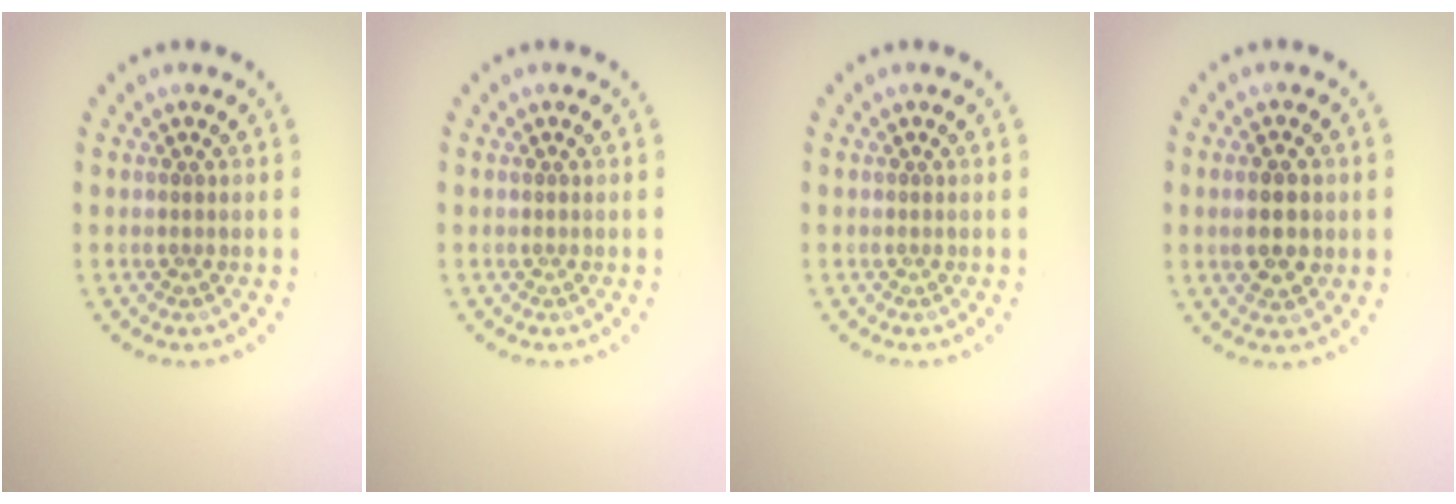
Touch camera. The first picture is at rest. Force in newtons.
{"total": 0.0}
{"total": 0.0}
{"total": 4.0, "press": 4.0, "slide": 0.2}